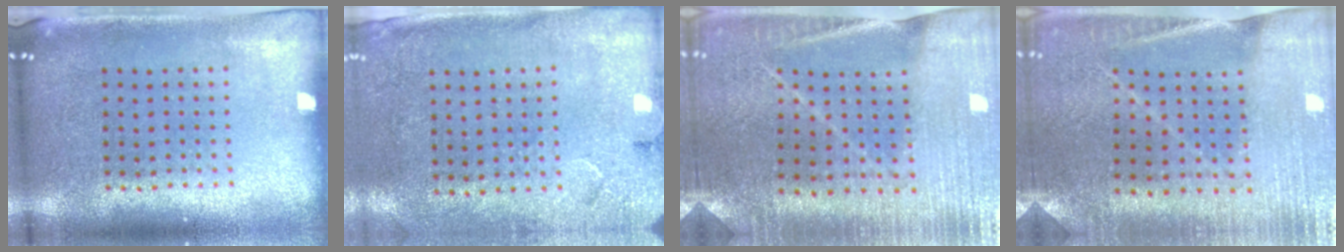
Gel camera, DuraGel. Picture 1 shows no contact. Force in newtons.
{"total": 2.7, "press": 2.2, "slide": 1.6}
{"total": 1.7, "press": 1.7, "slide": 0.1}
{"total": 1.2, "press": 1.2, "slide": 0.1}